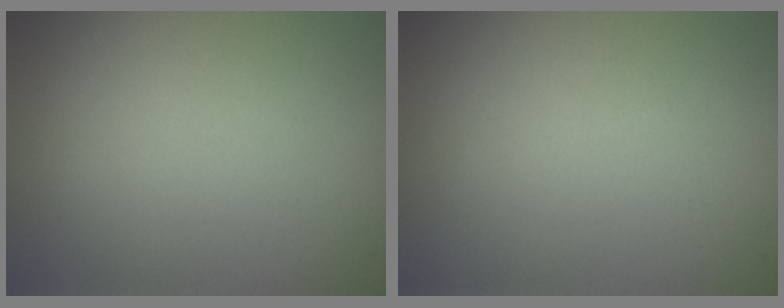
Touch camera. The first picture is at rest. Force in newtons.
{"total": 0.0}